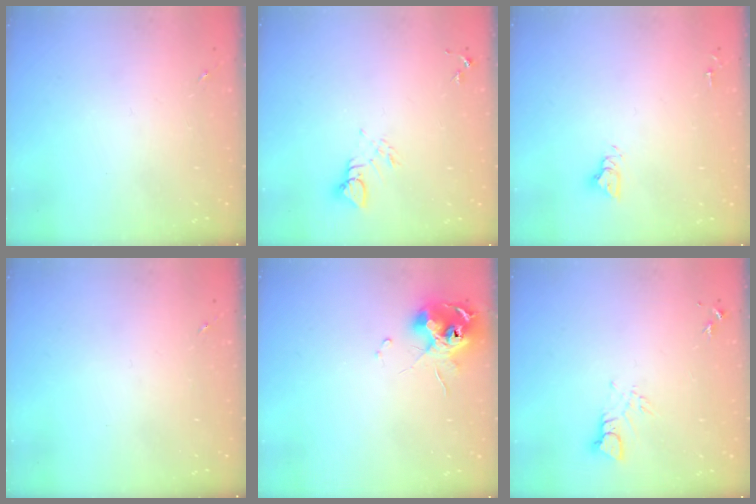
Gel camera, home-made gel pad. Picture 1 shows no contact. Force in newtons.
{"total": 4.1, "press": 4.1, "slide": 0.2}
{"total": 4.8, "press": 4.8, "slide": 0.4}
{"total": 0.0}
{"total": 12.2, "press": 12.1, "slide": 1.3}
{"total": 3.4, "press": 3.4, "slide": 0.3}